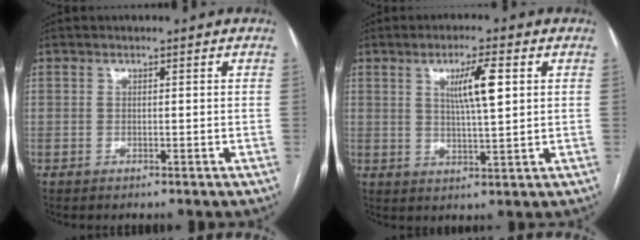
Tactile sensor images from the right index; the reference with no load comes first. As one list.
[{"total": 6.5, "force": [2.1, 0.6, 6.1], "torque": [-0.109, 0.002, 0.036]}]